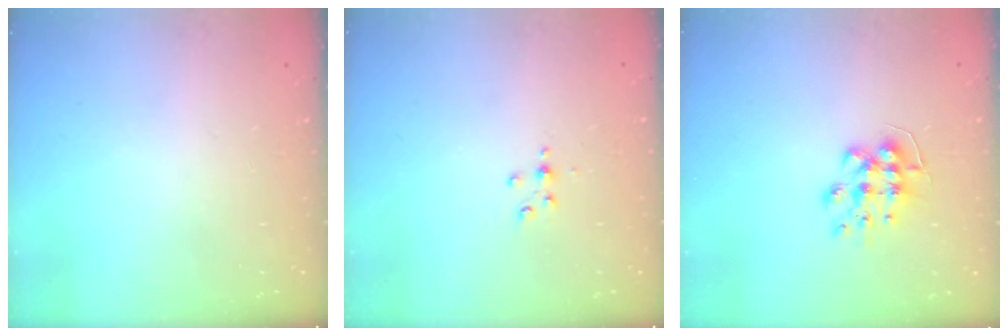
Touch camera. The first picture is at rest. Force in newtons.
{"total": 3.7, "press": 3.7, "slide": 0.4}
{"total": 8.3, "press": 8.3, "slide": 0.4}